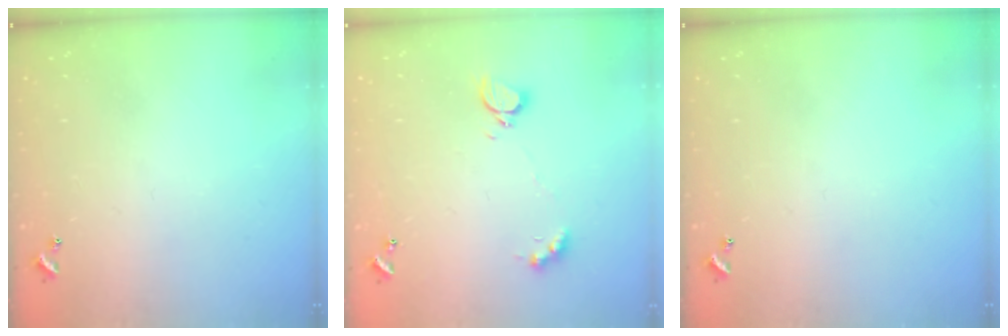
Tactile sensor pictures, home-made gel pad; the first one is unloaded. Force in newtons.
{"total": 4.1, "press": 4.0, "slide": 0.7}
{"total": 0.0}